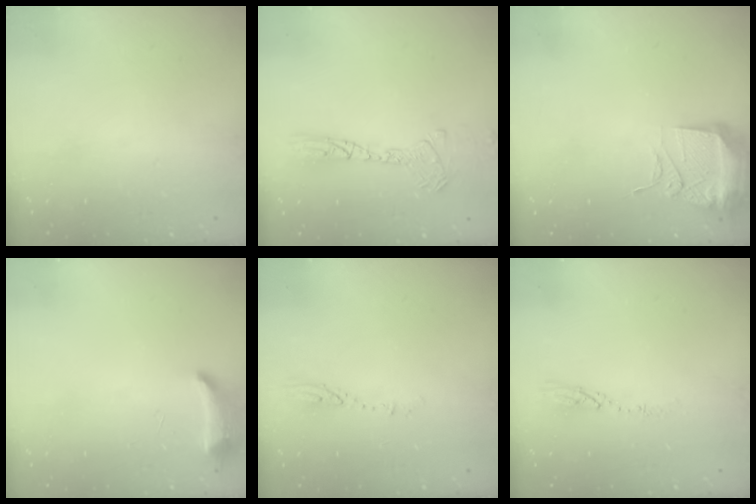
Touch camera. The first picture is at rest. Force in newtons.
{"total": 13.0, "press": 12.6, "slide": 3.3}
{"total": 12.6, "press": 12.5, "slide": 1.2}
{"total": 8.3, "press": 8.1, "slide": 1.8}
{"total": 3.5, "press": 3.4, "slide": 0.3}
{"total": 3.5, "press": 3.5, "slide": 0.3}